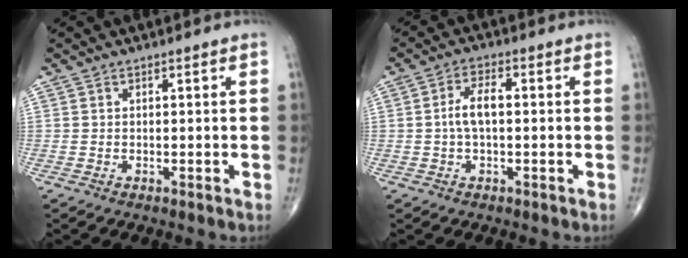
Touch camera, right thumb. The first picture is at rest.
{"total": 4.8, "force": [-0.1, 2.1, 4.3], "torque": [-0.090, 0.015, -0.005]}